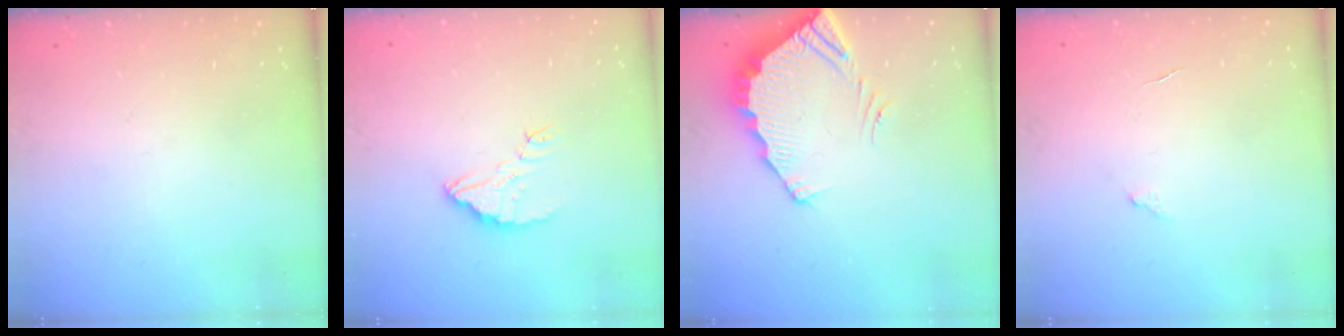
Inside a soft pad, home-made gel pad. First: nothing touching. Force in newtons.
{"total": 3.6, "press": 3.6, "slide": 0.2}
{"total": 5.0, "press": 5.0, "slide": 0.2}
{"total": 3.0, "press": 3.0, "slide": 0.3}